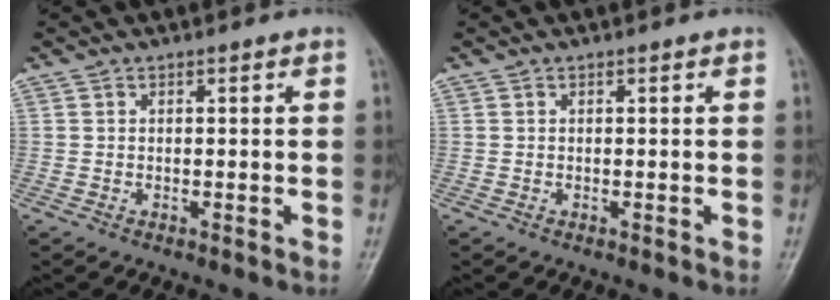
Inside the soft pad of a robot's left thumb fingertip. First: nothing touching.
{"total": 0.0}